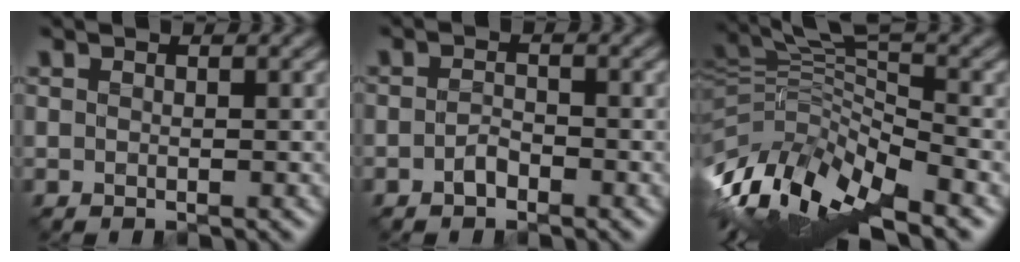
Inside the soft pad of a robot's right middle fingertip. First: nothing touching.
{"total": 1.0, "force": [-0.8, 0.5, 0.4], "torque": [-0.015, 0.001, -0.017]}
{"total": 11.3, "force": [-6.4, 3.5, 8.6], "torque": [-0.186, 0.000, -0.117]}